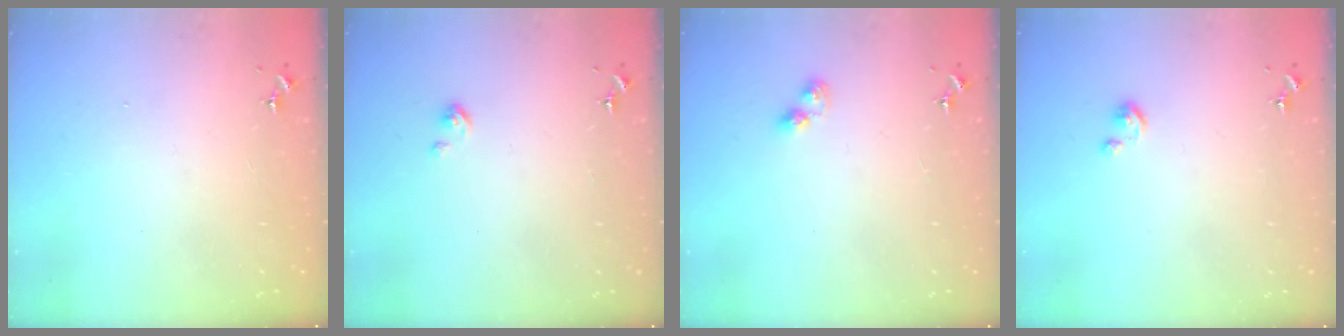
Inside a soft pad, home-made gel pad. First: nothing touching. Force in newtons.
{"total": 3.0, "press": 3.0, "slide": 0.3}
{"total": 3.7, "press": 3.7, "slide": 0.4}
{"total": 2.5, "press": 2.5, "slide": 0.3}